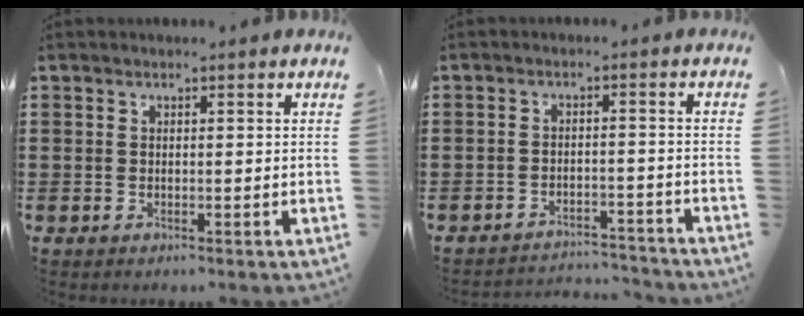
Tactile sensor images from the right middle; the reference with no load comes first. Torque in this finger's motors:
{"motor_torque": [-0.37, -0.13, -0.31, -0.03]}